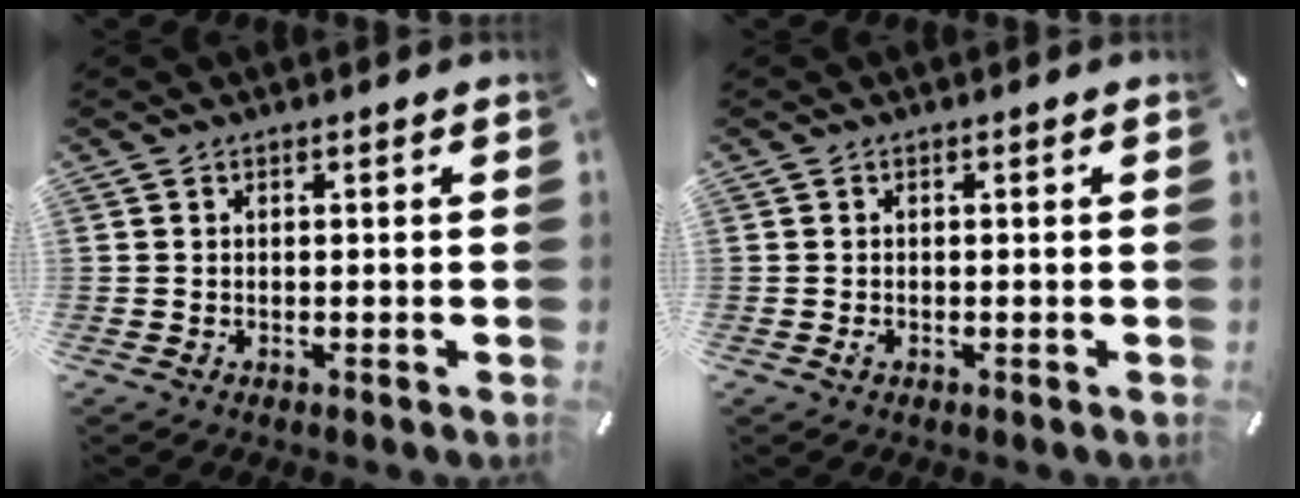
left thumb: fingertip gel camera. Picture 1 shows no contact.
{"total": 0.7, "force": [-0.3, 0.4, 0.5], "torque": [-0.009, -0.002, -0.005]}